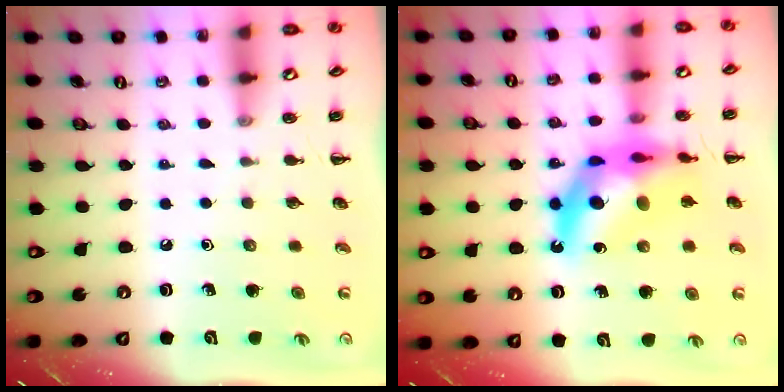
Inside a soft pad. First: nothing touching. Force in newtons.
{"total": 15.6, "press": 15.0, "slide": 4.5}